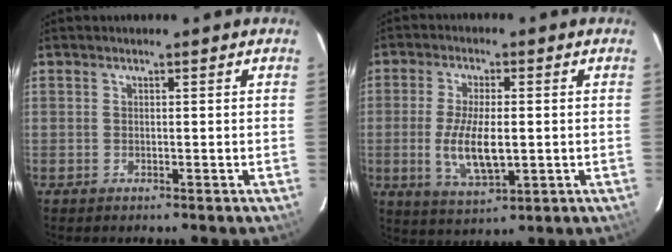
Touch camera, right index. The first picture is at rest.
{"total": 9.5, "force": [-1.2, 3.6, 8.8], "torque": [-0.173, -0.014, -0.018]}